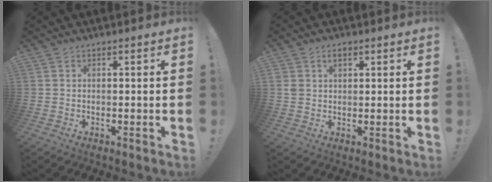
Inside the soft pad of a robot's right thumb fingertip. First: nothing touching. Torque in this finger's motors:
{"motor_torque": [-0.20, 0.19, 0.24, 0.11, 0.00]}